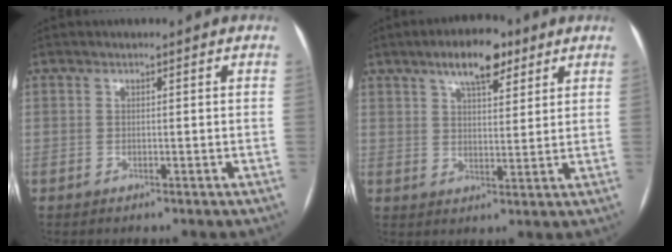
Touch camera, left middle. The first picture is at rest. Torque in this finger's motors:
{"motor_torque": [0.29, -0.18, 0.08, 0.03]}